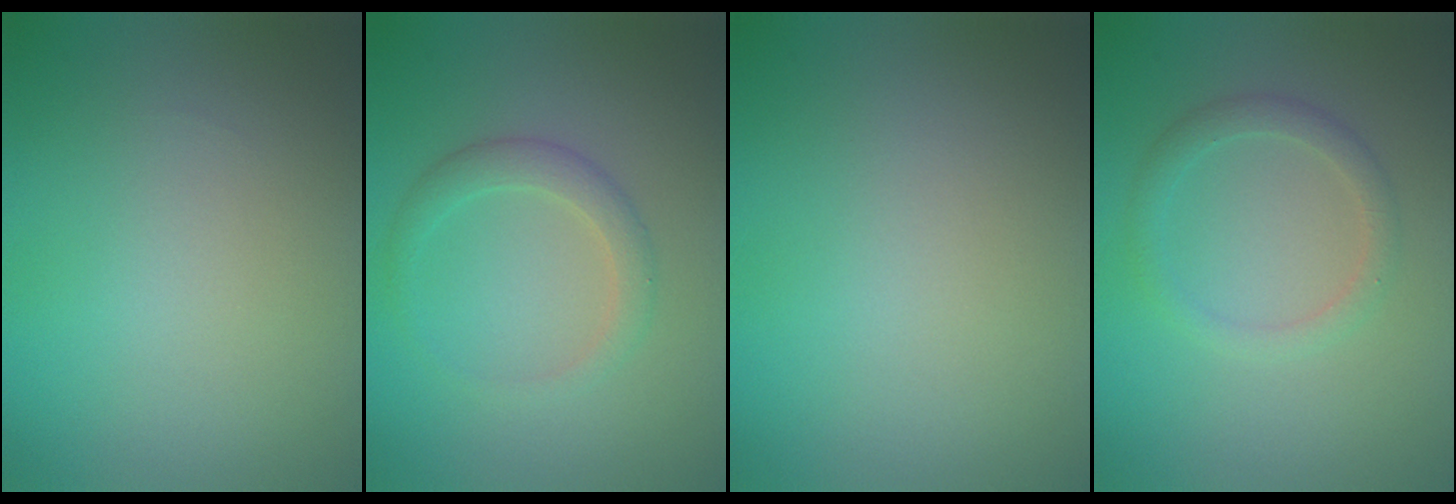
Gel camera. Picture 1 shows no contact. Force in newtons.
{"total": 2.2, "press": 2.2, "slide": 0.2}
{"total": 0.0}
{"total": 1.9, "press": 1.9, "slide": 0.1}